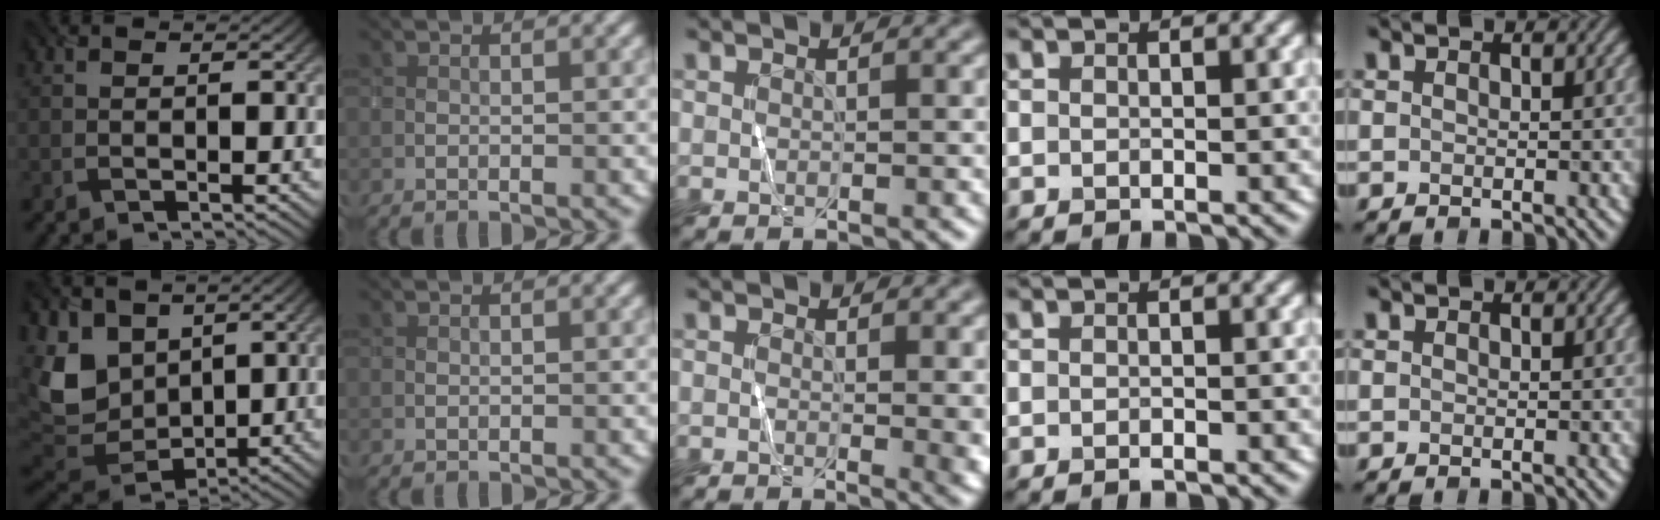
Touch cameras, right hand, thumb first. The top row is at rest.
{"thumb": {"total": 12.7, "force": [3.0, 9.6, 7.7], "torque": [-0.221, -0.013, 0.070]}, "middle": {"total": 3.4, "force": [0.1, 1.1, 3.2], "torque": [-0.027, -0.001, 0.001]}, "ring": {"total": 0.6, "force": [-0.5, 0.1, 0.4], "torque": [-0.006, -0.001, -0.007]}}